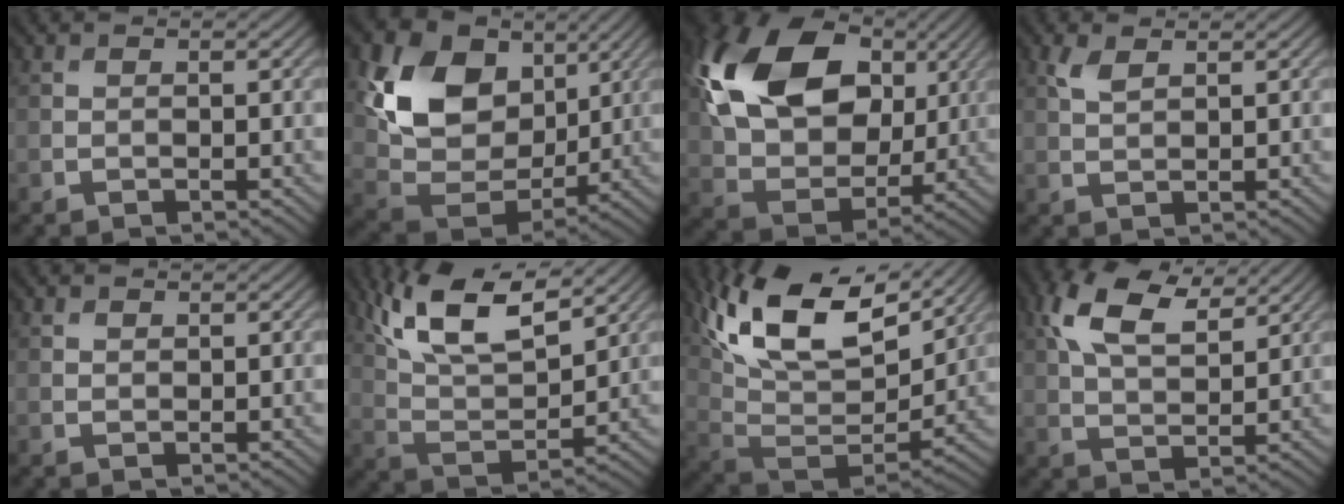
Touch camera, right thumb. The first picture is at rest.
{"total": 13.9, "force": [5.0, 9.9, 8.4], "torque": [-0.177, 0.005, 0.090]}
{"total": 17.9, "force": [5.8, 12.4, 11.6], "torque": [-0.256, 0.023, 0.104]}
{"total": 2.1, "force": [1.3, 0.9, 1.4], "torque": [-0.039, 0.003, 0.028]}
{"total": 0.6, "force": [0.5, 0.3, 0.1], "torque": [0.000, -0.001, 0.011]}
{"total": 13.7, "force": [8.7, 4.8, 9.4], "torque": [-0.206, 0.014, 0.145]}
{"total": 17.0, "force": [9.6, 8.2, 11.4], "torque": [-0.255, 0.030, 0.172]}
{"total": 9.7, "force": [5.0, 4.7, 6.9], "torque": [-0.155, 0.013, 0.098]}